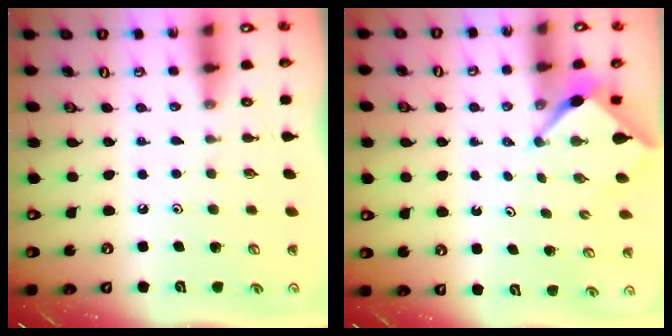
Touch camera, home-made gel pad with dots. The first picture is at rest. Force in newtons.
{"total": 2.6, "press": 2.6, "slide": 0.3}